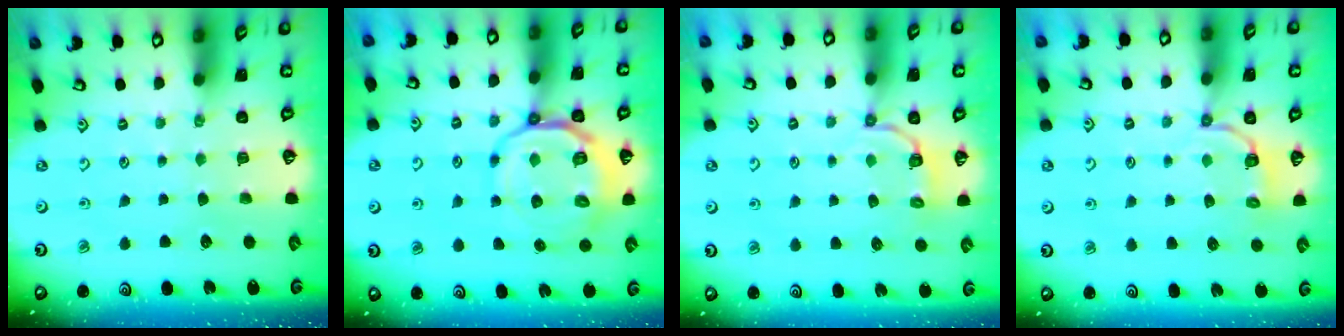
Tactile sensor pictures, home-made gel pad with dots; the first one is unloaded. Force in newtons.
{"total": 11.9, "press": 11.6, "slide": 2.8}
{"total": 3.8, "press": 2.9, "slide": 2.5}
{"total": 3.8, "press": 2.9, "slide": 2.5}